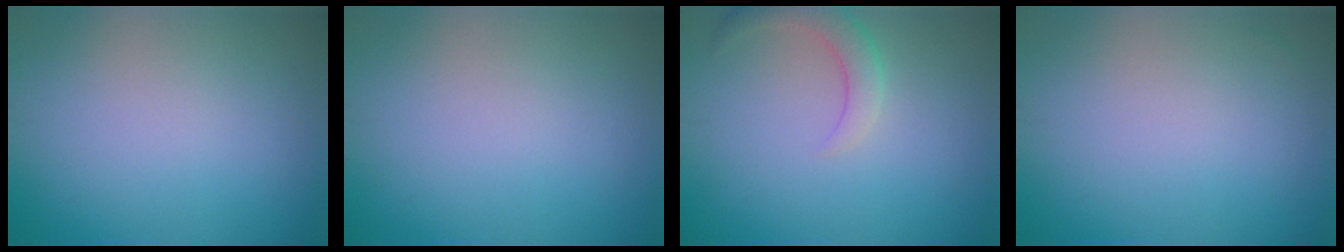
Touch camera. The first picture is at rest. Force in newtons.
{"total": 0.0}
{"total": 2.7, "press": 2.7, "slide": 0.2}
{"total": 0.0}